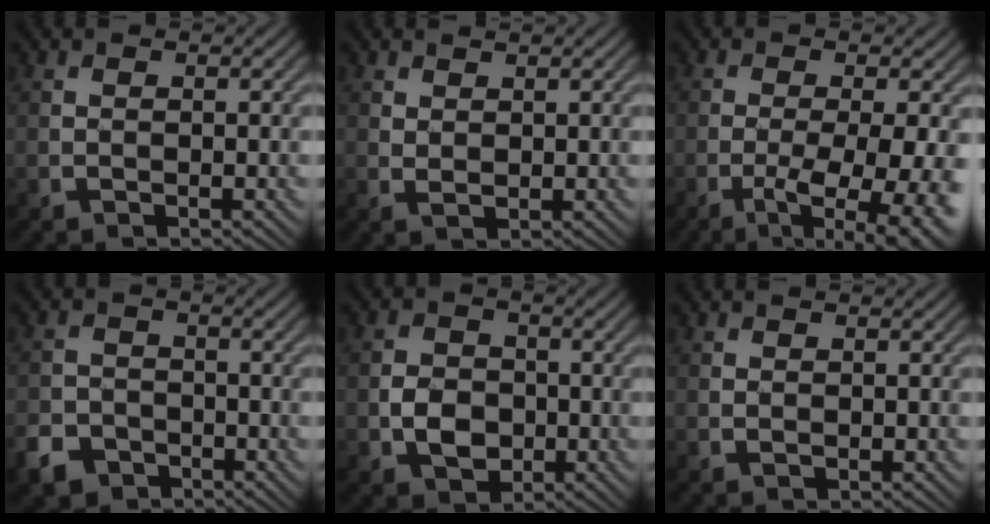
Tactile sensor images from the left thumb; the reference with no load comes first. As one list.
[{"total": 1.3, "force": [1.0, 0.5, 0.6], "torque": [-0.017, -0.004, 0.023]}, {"total": 10.1, "force": [-3.7, 3.2, 8.8], "torque": [-0.138, -0.011, -0.045]}, {"total": 4.6, "force": [-3.0, 3.1, 1.6], "torque": [-0.039, -0.006, -0.062]}, {"total": 4.3, "force": [-1.1, 3.5, 2.3], "torque": [-0.041, -0.003, -0.021]}, {"total": 0.0}]